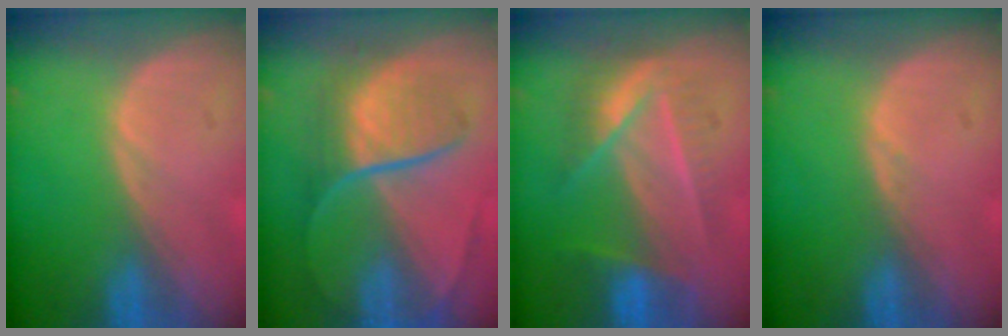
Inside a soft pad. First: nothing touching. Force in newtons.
{"total": 8.8, "press": 7.5, "slide": 4.7}
{"total": 7.1, "press": 6.8, "slide": 2.2}
{"total": 0.5, "press": 0.5, "slide": 0.0}